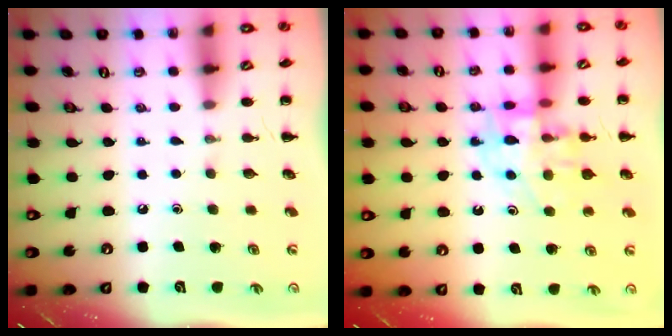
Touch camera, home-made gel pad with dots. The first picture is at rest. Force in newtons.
{"total": 13.2, "press": 12.9, "slide": 2.9}